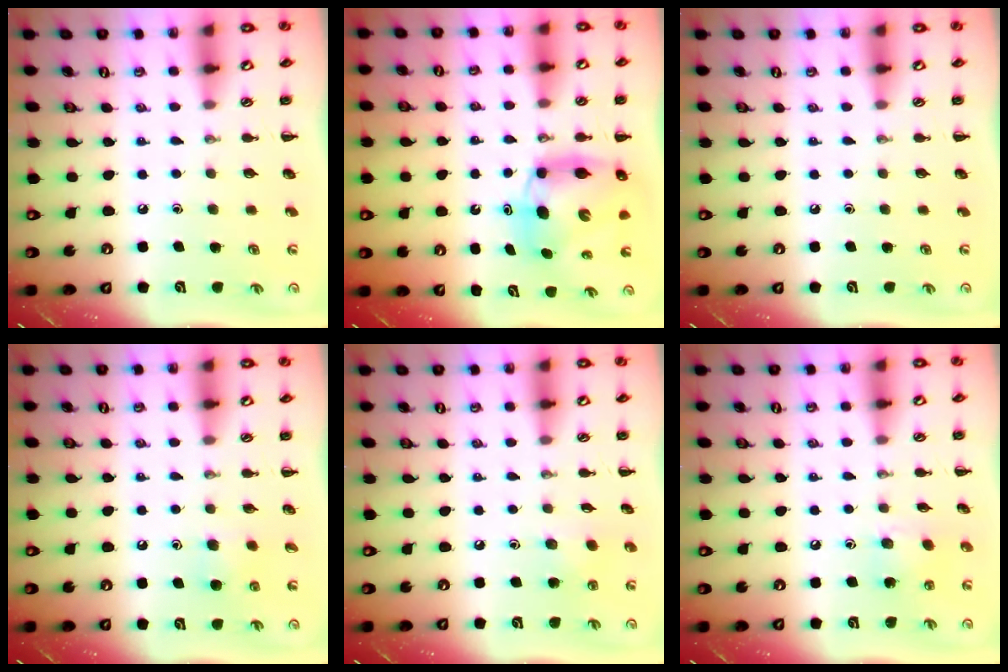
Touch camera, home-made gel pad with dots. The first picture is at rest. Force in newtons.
{"total": 7.8, "press": 7.3, "slide": 2.6}
{"total": 0.0}
{"total": 4.1, "press": 3.8, "slide": 1.5}
{"total": 3.7, "press": 3.5, "slide": 1.2}
{"total": 5.2, "press": 5.1, "slide": 0.9}